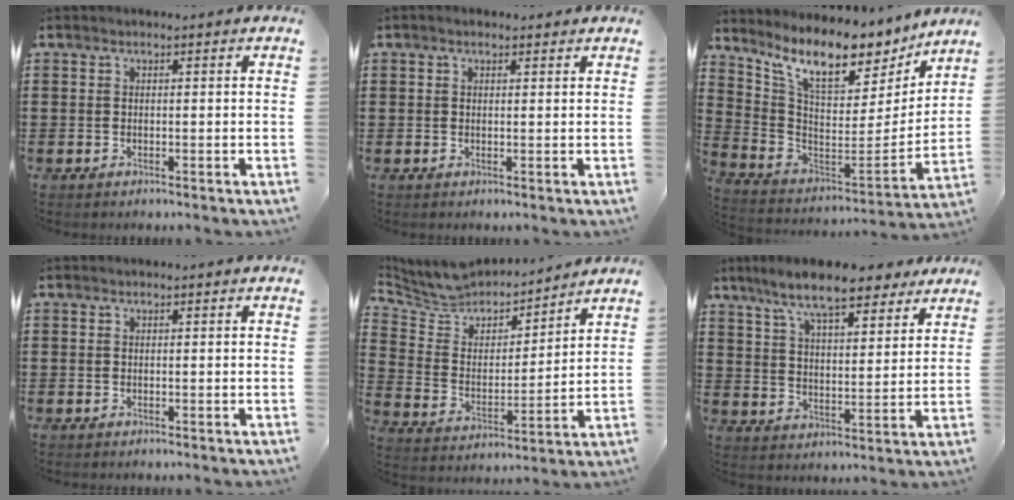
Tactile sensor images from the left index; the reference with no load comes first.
{"total": 1.5, "force": [0.4, 0.9, 1.1], "torque": [-0.024, 0.006, 0.007]}
{"total": 10.6, "force": [8.7, 2.7, 5.5], "torque": [-0.133, -0.064, 0.148]}
{"total": 0.0}
{"total": 6.5, "force": [6.1, 2.1, 0.7], "torque": [-0.057, -0.046, 0.105]}
{"total": 10.5, "force": [8.6, 1.9, 5.7], "torque": [-0.130, -0.022, 0.153]}